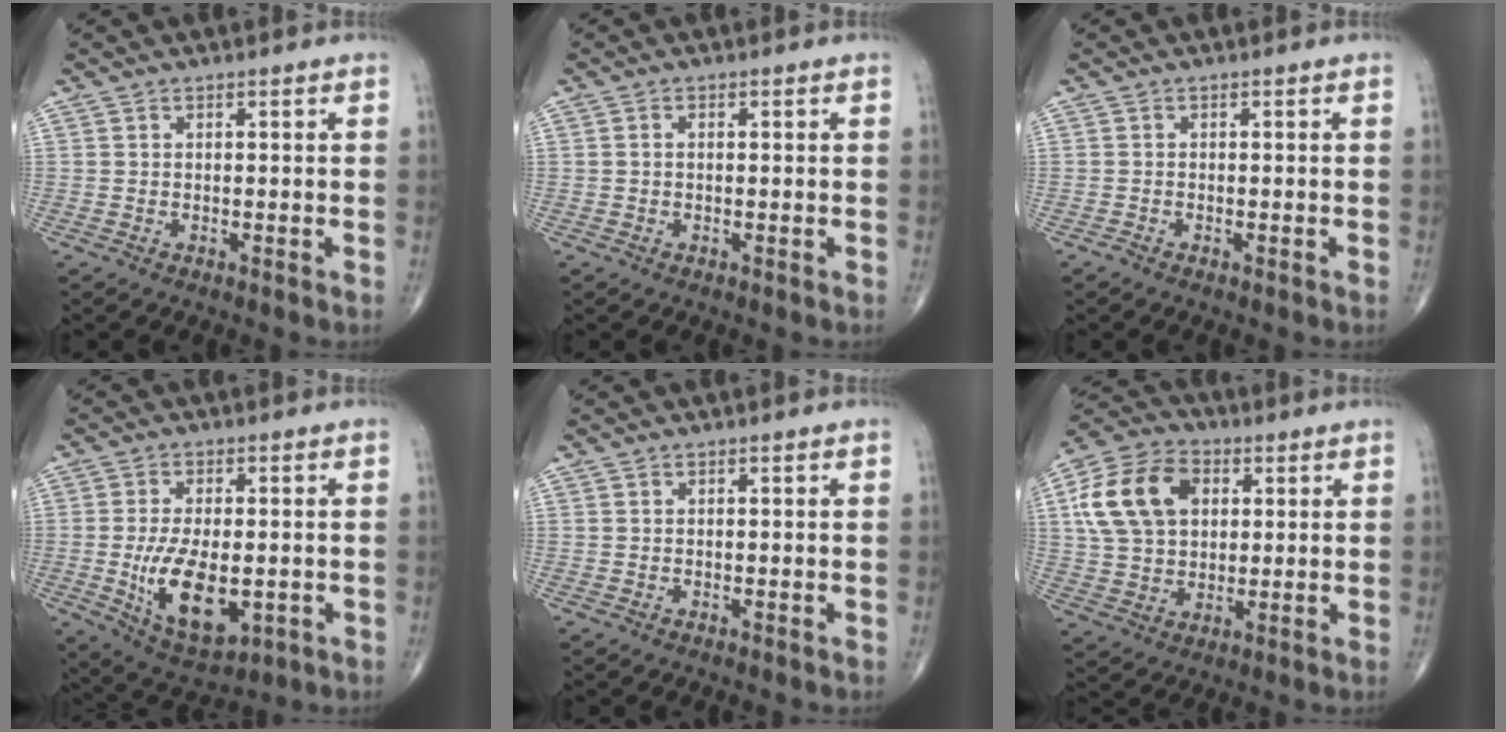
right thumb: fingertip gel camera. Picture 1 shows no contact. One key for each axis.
{"total": 0.7, "fx": 0.0, "fy": 0.5, "fz": 0.6, "tx": -0.013, "ty": 0.003, "tz": 0.000}
{"total": 0.5, "fx": -0.5, "fy": 0.2, "fz": 0.2, "tx": -0.011, "ty": -0.001, "tz": -0.011}
{"total": 13.2, "fx": -2.4, "fy": 6.6, "fz": 11.2, "tx": -0.189, "ty": -0.014, "tz": -0.024}
{"total": 0.0}
{"total": 16.2, "fx": 4.1, "fy": 11.5, "fz": 10.7, "tx": -0.187, "ty": 0.012, "tz": 0.070}